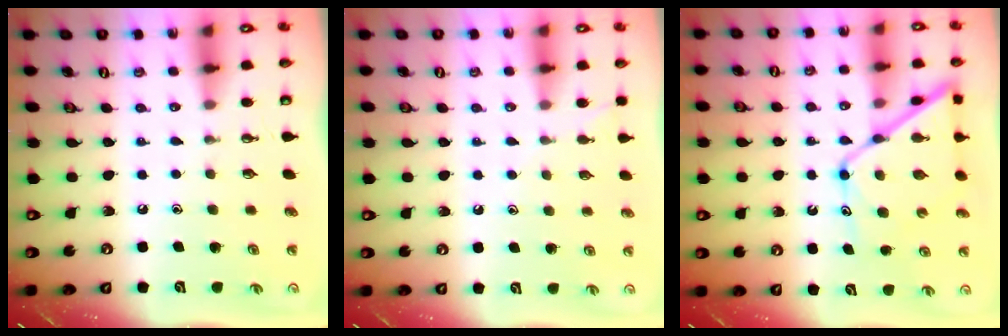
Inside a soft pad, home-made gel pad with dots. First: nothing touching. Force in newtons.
{"total": 4.6, "press": 4.6, "slide": 0.5}
{"total": 13.6, "press": 13.5, "slide": 1.2}